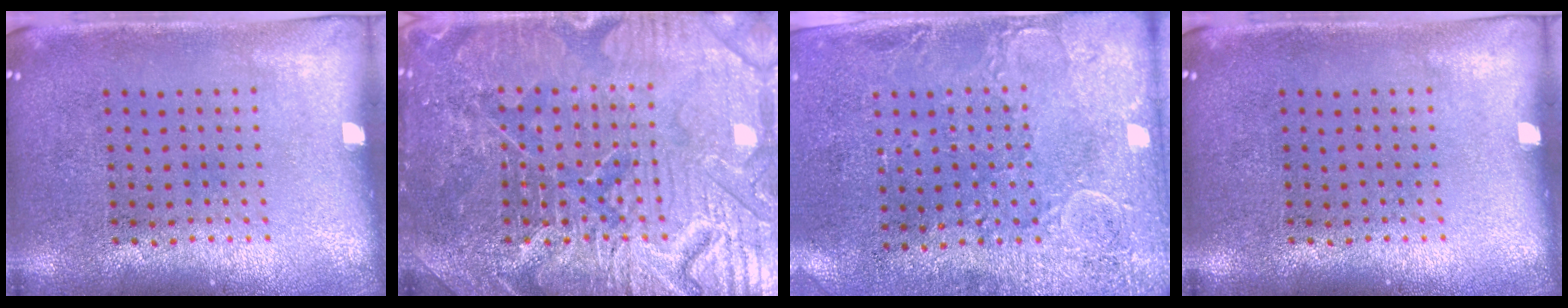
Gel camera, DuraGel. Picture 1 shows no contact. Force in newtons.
{"total": 7.9, "press": 7.8, "slide": 1.0}
{"total": 3.0, "press": 2.2, "slide": 2.0}
{"total": 0.0}